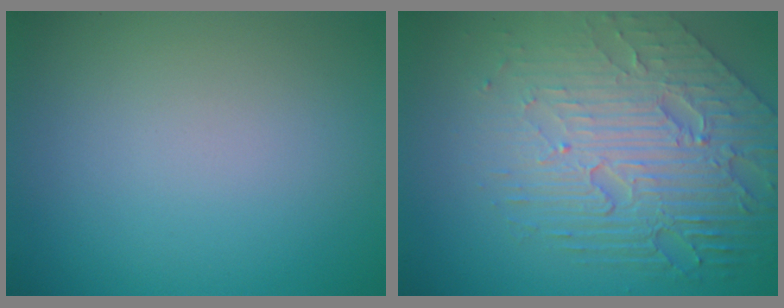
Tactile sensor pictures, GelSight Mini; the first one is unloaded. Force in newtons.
{"total": 8.4, "press": 5.7, "slide": 6.2}